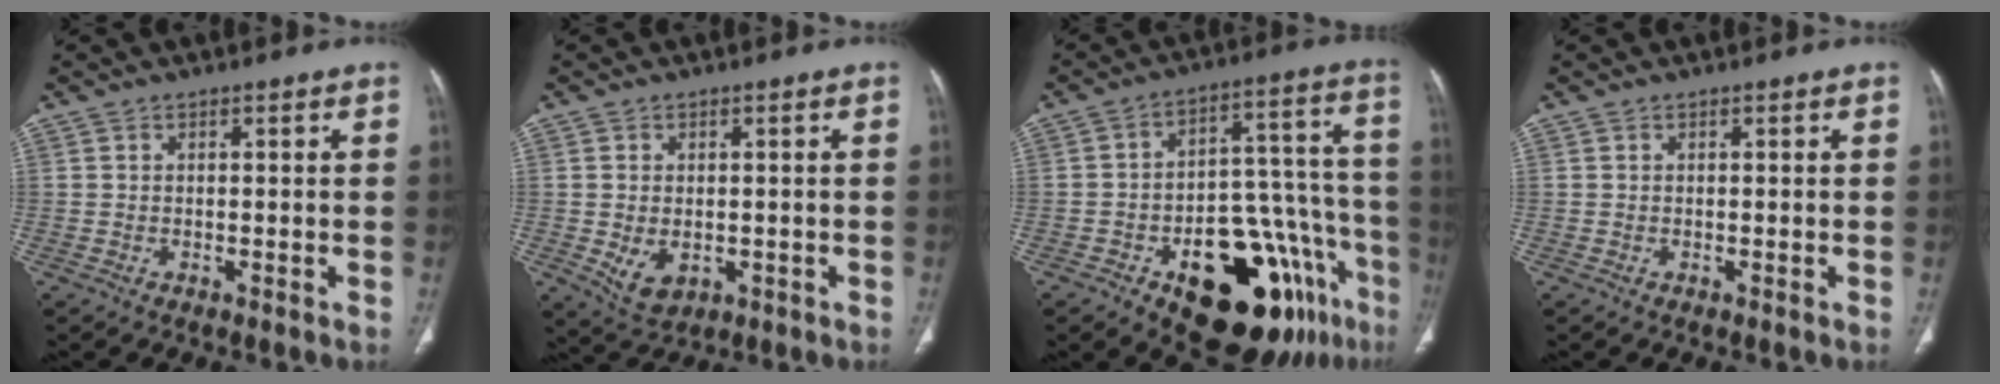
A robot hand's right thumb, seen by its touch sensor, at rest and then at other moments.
{"total": 5.3, "force": [-0.9, 3.7, 3.7], "torque": [-0.060, -0.006, 0.002]}
{"total": 24.5, "force": [-12.7, 10.8, 17.9], "torque": [-0.170, 0.089, -0.170]}
{"total": 0.0}